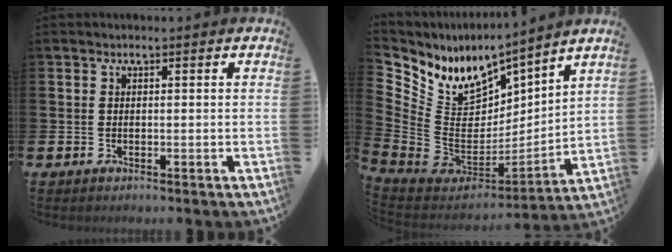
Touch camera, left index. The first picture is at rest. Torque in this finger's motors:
{"motor_torque": [0.02, -0.13, 0.06, 0.00]}